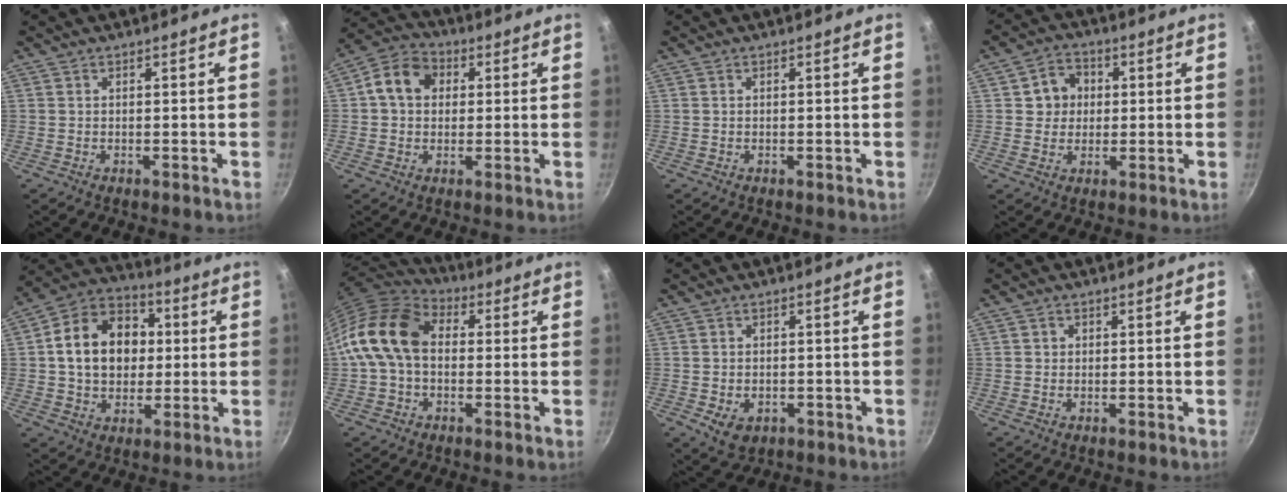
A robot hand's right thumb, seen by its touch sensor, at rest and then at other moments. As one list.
[{"total": 8.8, "force": [1.5, 7.2, 4.8], "torque": [-0.057, 0.017, 0.006]}, {"total": 0.0}, {"total": 6.5, "force": [1.1, 5.9, 2.6], "torque": [-0.004, 0.007, 0.011]}, {"total": 16.5, "force": [1.8, 12.9, 10.2], "torque": [-0.142, 0.025, 0.020]}, {"total": 14.9, "force": [0.7, 10.6, 10.3], "torque": [-0.167, 0.031, -0.006]}, {"total": 5.0, "force": [-1.4, 3.6, 3.1], "torque": [-0.044, -0.002, -0.013]}, {"total": 1.3, "force": [0.2, 1.2, 0.4], "torque": [0.000, 0.001, 0.001]}]